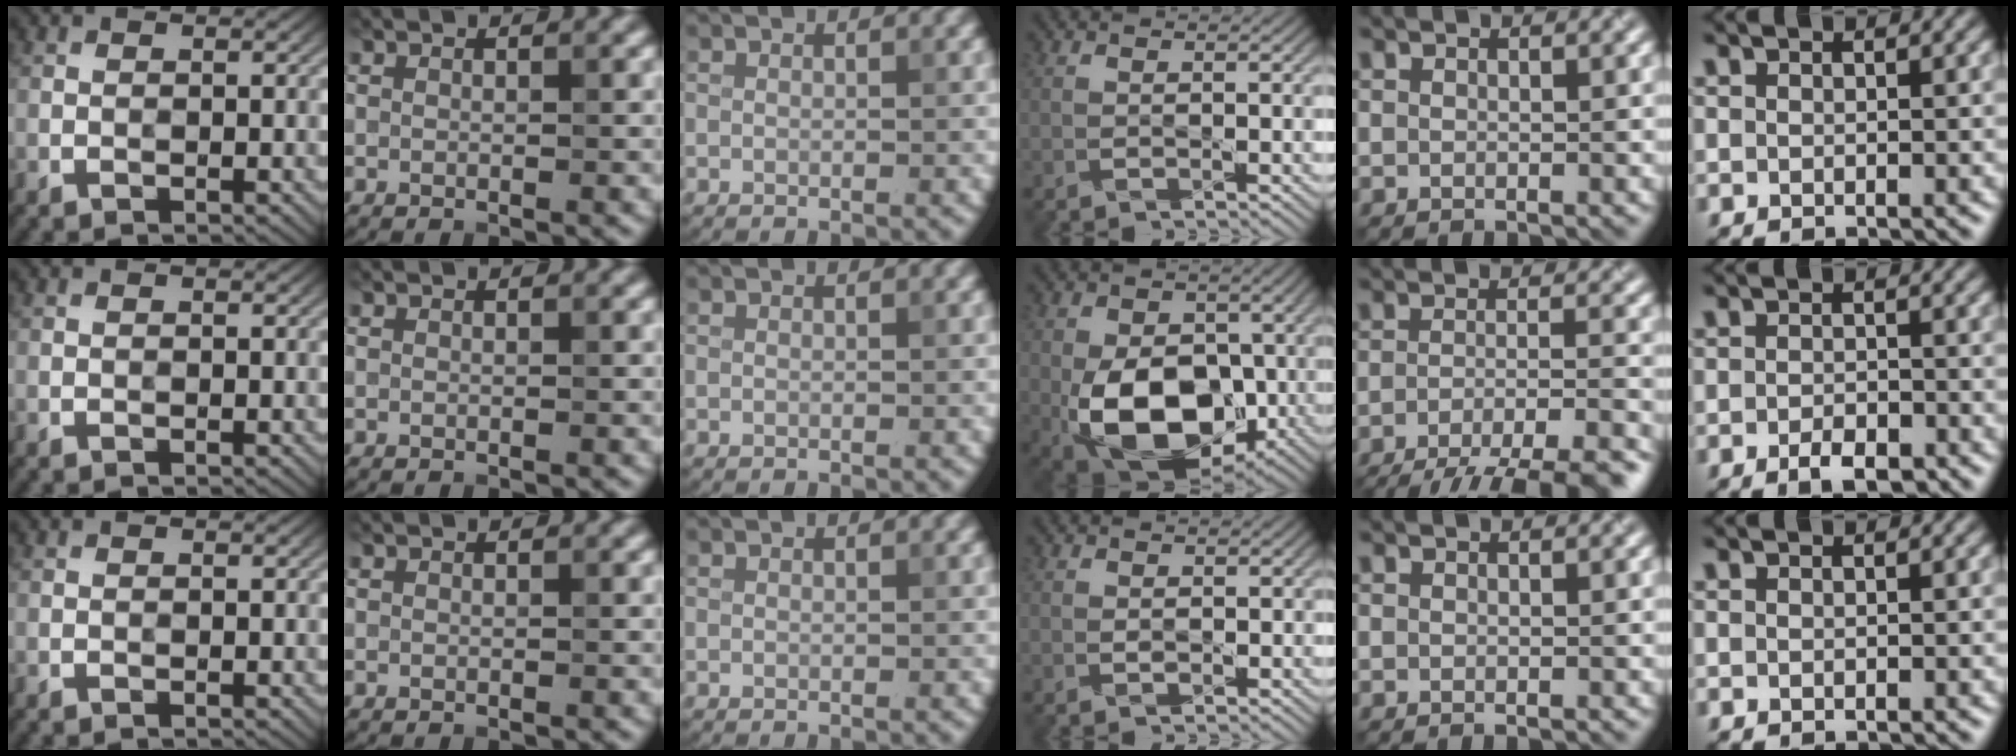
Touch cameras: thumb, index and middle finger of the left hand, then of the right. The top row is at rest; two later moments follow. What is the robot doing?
{"motion": "pour", "object": "bowl"}